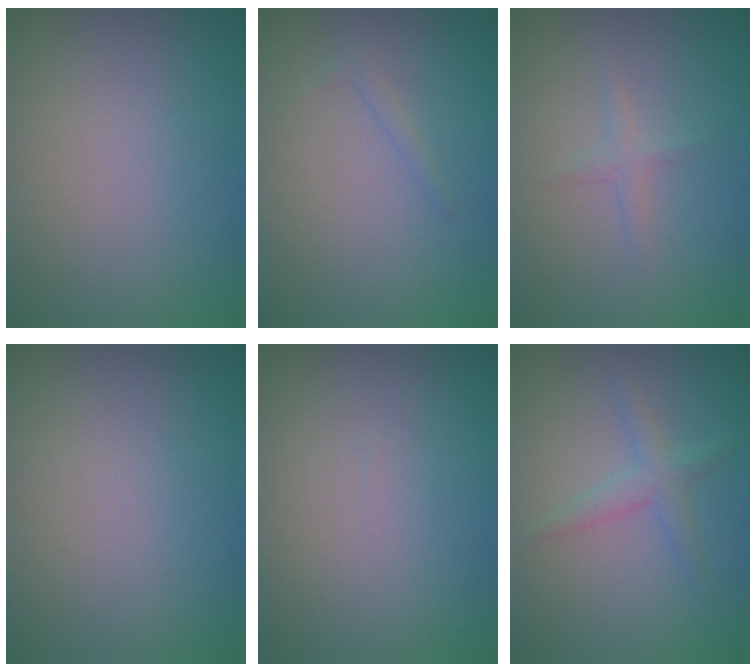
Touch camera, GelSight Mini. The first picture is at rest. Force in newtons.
{"total": 0.8, "press": 0.8, "slide": 0.1}
{"total": 1.1, "press": 1.1, "slide": 0.0}
{"total": 0.0}
{"total": 0.0}
{"total": 2.0, "press": 2.0, "slide": 0.1}